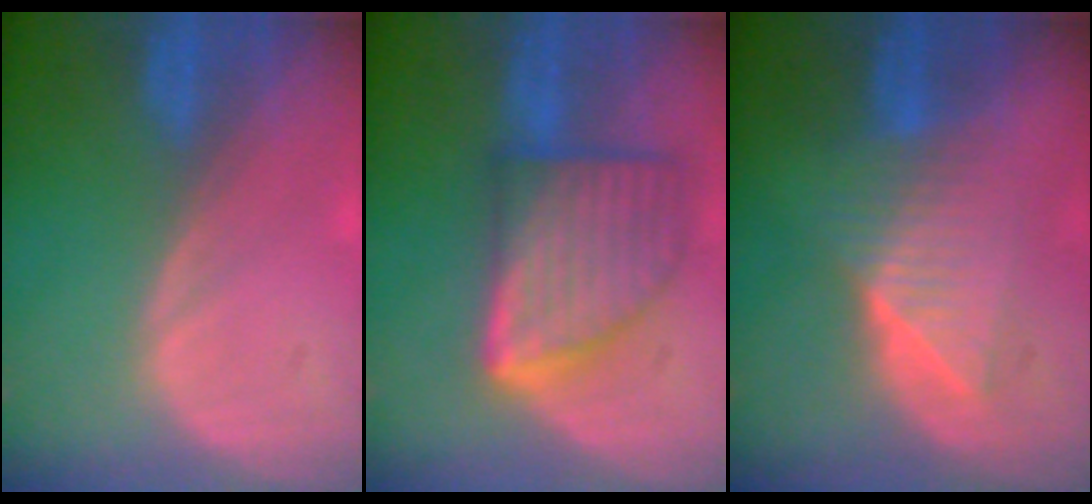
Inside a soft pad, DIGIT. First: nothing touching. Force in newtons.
{"total": 9.4, "press": 9.3, "slide": 0.6}
{"total": 6.4, "press": 6.3, "slide": 1.0}